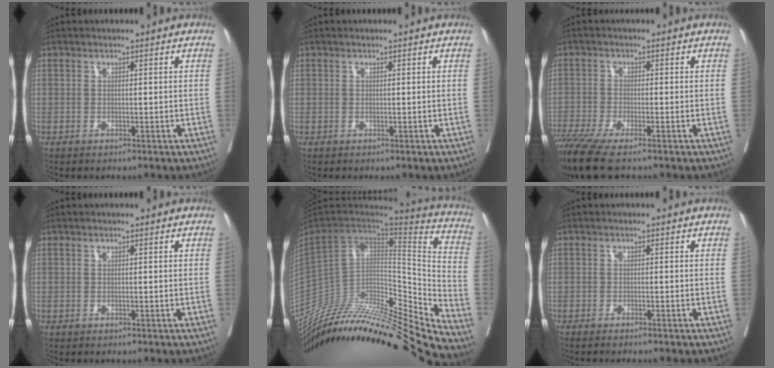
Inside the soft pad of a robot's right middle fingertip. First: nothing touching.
{"total": 0.0}
{"total": 7.8, "force": [-5.8, 0.9, 5.1], "torque": [-0.091, -0.021, -0.105]}
{"total": 0.0}
{"total": 34.2, "force": [-29.7, 1.9, 16.9], "torque": [-0.217, -0.044, -0.456]}
{"total": 3.2, "force": [-2.8, 0.0, 1.6], "torque": [-0.021, -0.003, -0.036]}